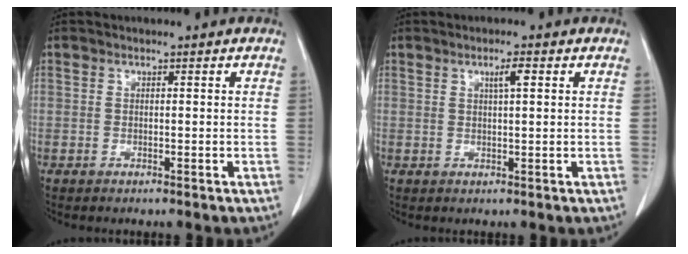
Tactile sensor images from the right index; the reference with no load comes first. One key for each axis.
{"total": 2.2, "fx": 0.9, "fy": 0.2, "fz": 2.0, "tx": -0.035, "ty": 0.001, "tz": 0.015}